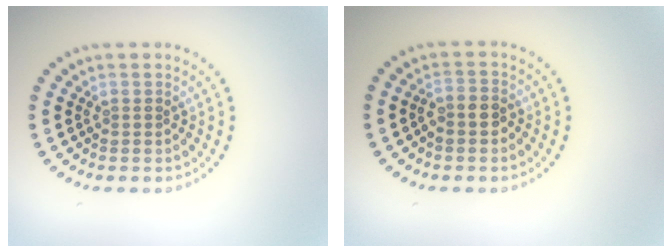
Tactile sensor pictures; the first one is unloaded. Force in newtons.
{"total": 1.9, "press": 1.8, "slide": 0.8}